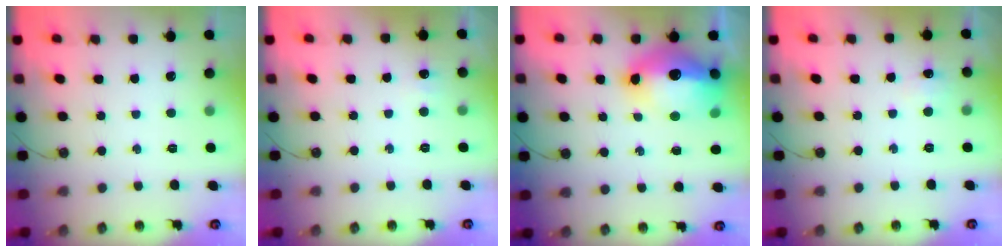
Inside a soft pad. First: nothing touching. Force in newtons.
{"total": 3.7, "press": 3.7, "slide": 0.4}
{"total": 18.6, "press": 18.5, "slide": 2.3}
{"total": 5.9, "press": 5.8, "slide": 0.8}